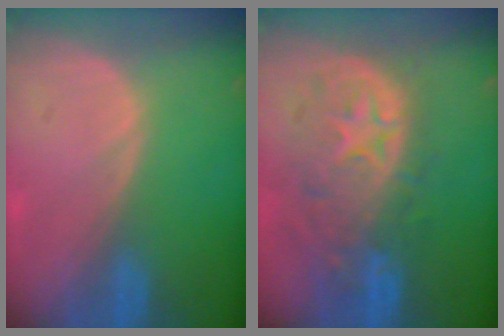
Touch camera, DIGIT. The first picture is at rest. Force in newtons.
{"total": 11.0, "press": 9.7, "slide": 5.1}